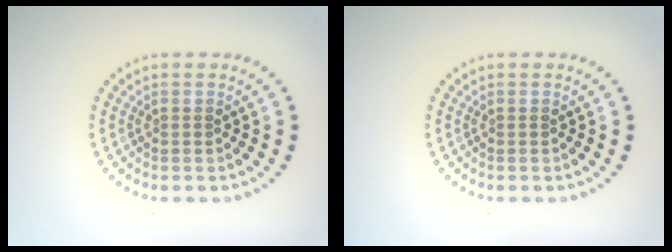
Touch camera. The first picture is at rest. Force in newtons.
{"total": 0.0}